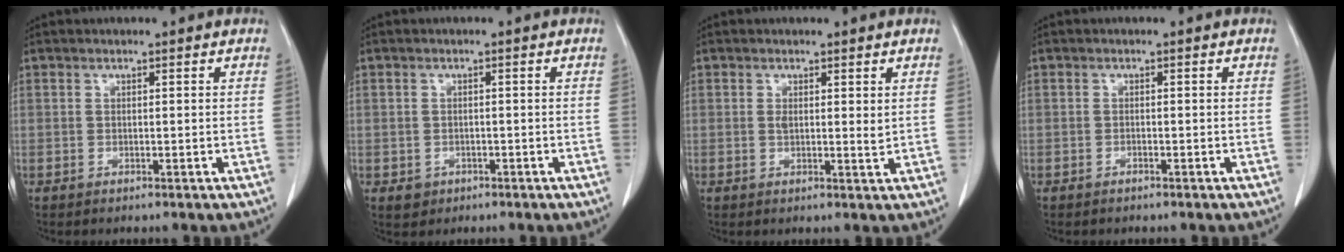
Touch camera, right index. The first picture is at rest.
{"total": 2.1, "force": [-0.8, 2.0, 0.2], "torque": [0.003, 0.008, -0.005]}
{"total": 1.0, "force": [0.2, 0.4, 0.9], "torque": [-0.014, -0.002, 0.002]}
{"total": 0.5, "force": [-0.4, 0.3, 0.0], "torque": [-0.003, 0.001, -0.007]}